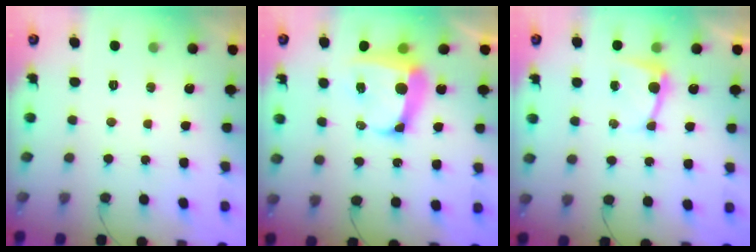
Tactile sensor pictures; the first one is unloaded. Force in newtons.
{"total": 11.3, "press": 11.2, "slide": 1.3}
{"total": 5.2, "press": 5.2, "slide": 0.7}